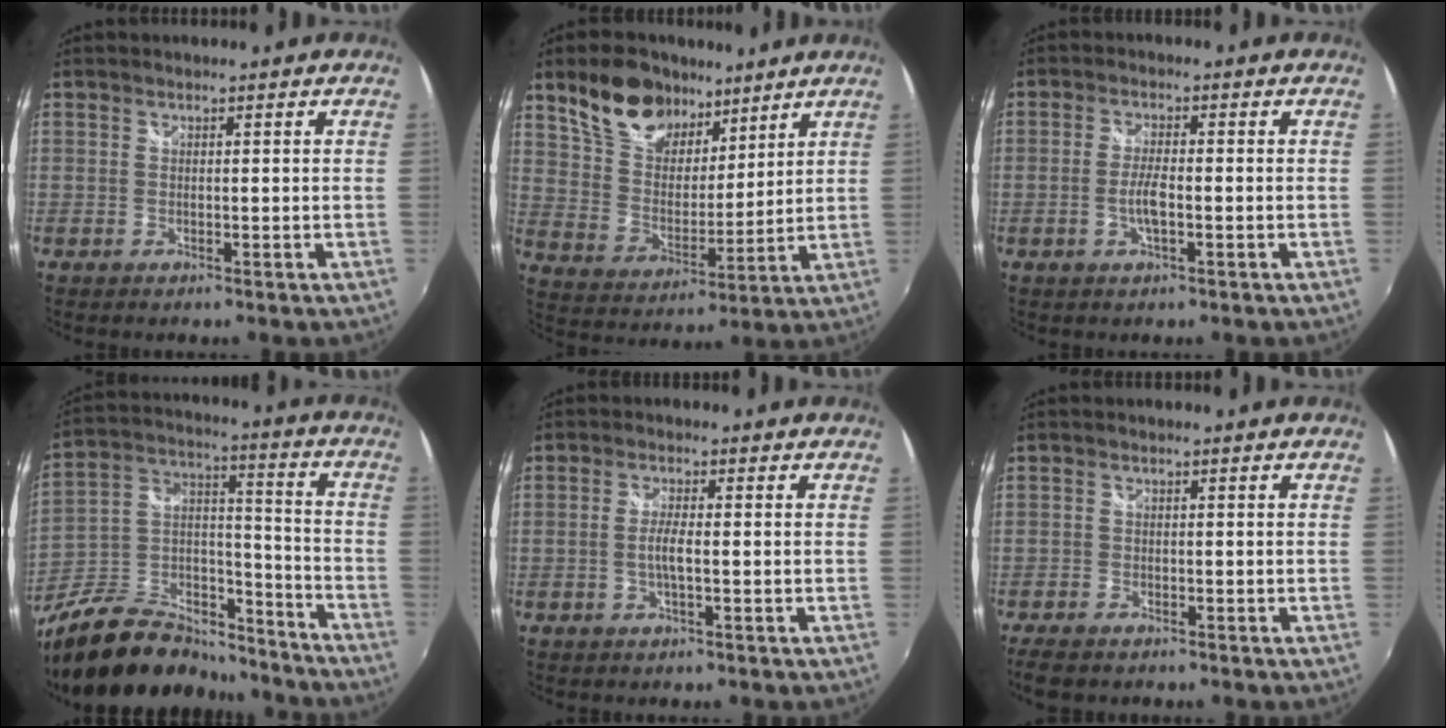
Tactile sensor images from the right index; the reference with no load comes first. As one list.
[{"total": 15.4, "force": [10.4, 8.7, 7.4], "torque": [-0.157, 0.032, 0.197]}, {"total": 3.6, "force": [-1.1, 0.8, 3.3], "torque": [-0.069, -0.003, -0.021]}, {"total": 23.4, "force": [-18.5, 10.2, 10.1], "torque": [-0.211, 0.046, -0.284]}, {"total": 2.6, "force": [-0.7, 0.2, 2.5], "torque": [-0.049, -0.001, -0.014]}, {"total": 5.6, "force": [-4.4, 2.2, 2.6], "torque": [-0.071, -0.024, -0.081]}]